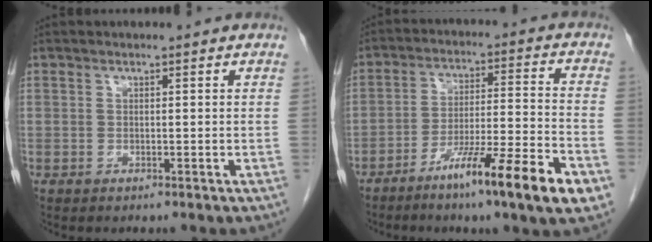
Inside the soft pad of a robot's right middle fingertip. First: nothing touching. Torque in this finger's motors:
{"motor_torque": [1.60, -0.54, 0.84, 0.19]}